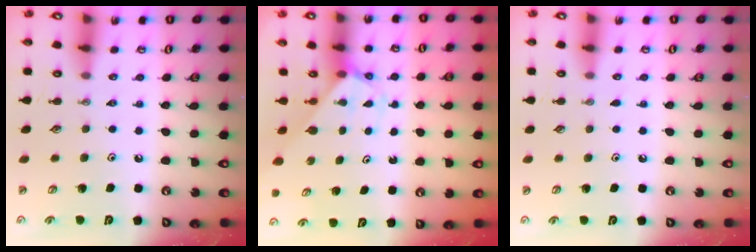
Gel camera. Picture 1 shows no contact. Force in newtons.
{"total": 2.0, "press": 2.0, "slide": 0.1}
{"total": 2.8, "press": 2.8, "slide": 0.3}